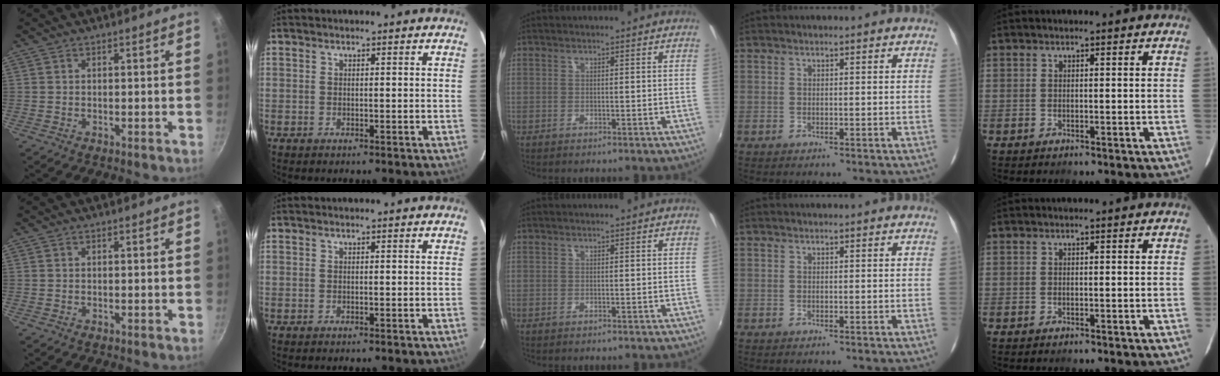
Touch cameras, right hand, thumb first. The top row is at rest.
{}